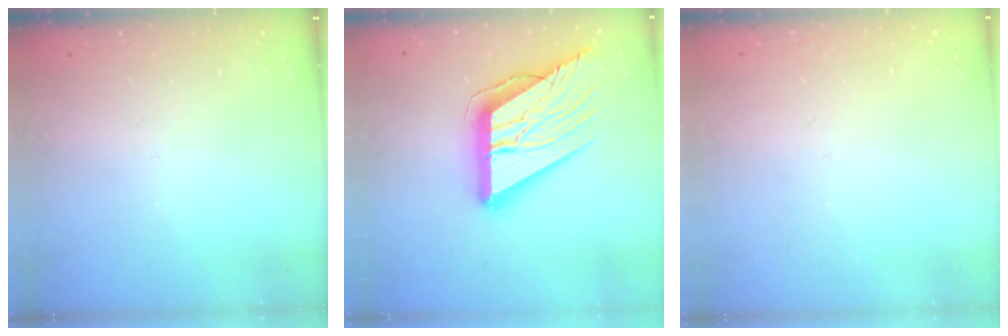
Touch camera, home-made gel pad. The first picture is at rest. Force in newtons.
{"total": 24.5, "press": 24.3, "slide": 3.0}
{"total": 2.7, "press": 2.7, "slide": 0.3}